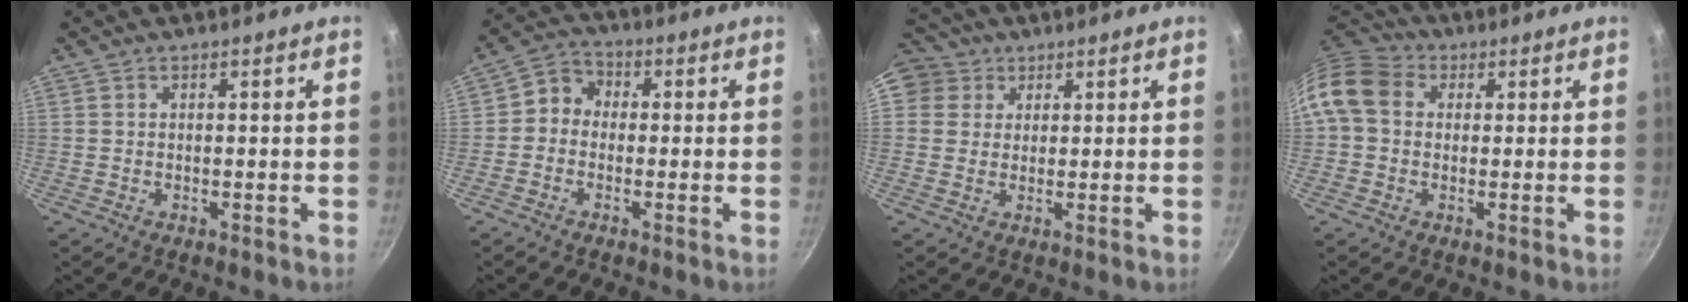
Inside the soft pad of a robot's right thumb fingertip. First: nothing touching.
{"total": 4.7, "force": [-0.8, 4.1, 2.2], "torque": [-0.017, 0.021, -0.033]}
{"total": 9.1, "force": [3.7, 7.9, 2.9], "torque": [-0.040, 0.012, 0.057]}
{"total": 11.2, "force": [1.7, 9.0, 6.4], "torque": [-0.113, 0.025, 0.013]}